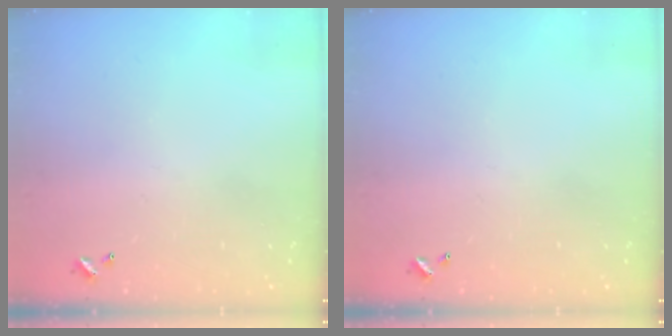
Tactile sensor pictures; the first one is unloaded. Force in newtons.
{"total": 0.0}